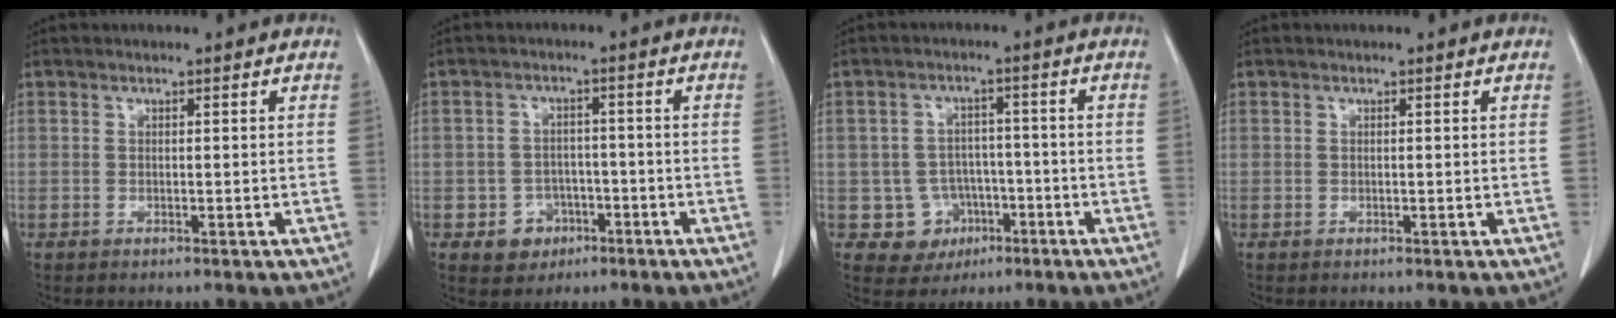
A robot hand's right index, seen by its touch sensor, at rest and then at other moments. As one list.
[{"total": 4.4, "force": [-2.0, 3.8, 1.0], "torque": [-0.009, 0.011, -0.022]}, {"total": 6.3, "force": [-2.2, 5.9, 0.8], "torque": [-0.007, 0.013, -0.025]}, {"total": 0.0}]